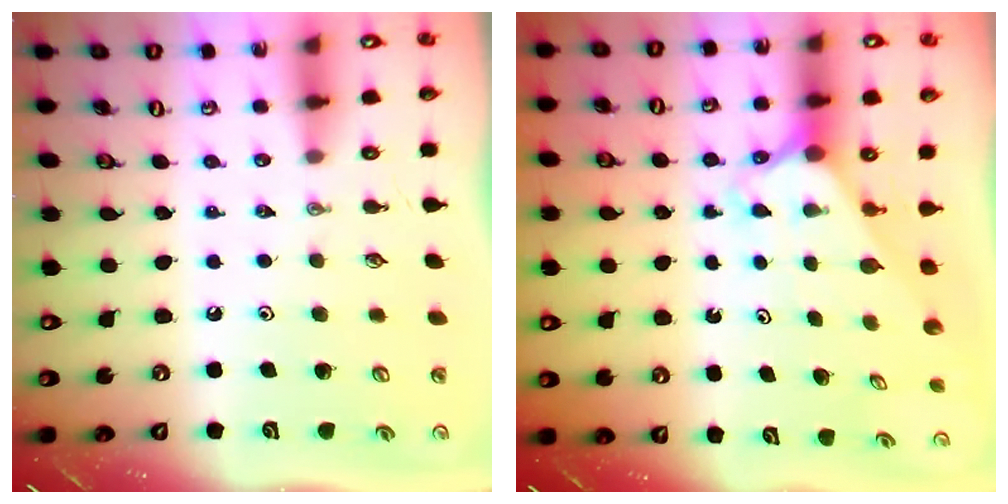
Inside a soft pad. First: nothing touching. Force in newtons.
{"total": 2.2, "press": 2.2, "slide": 0.2}